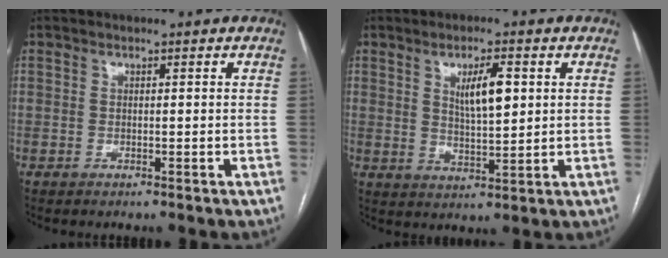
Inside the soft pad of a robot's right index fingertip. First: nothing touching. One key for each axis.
{"total": 6.2, "fx": 2.0, "fy": 1.5, "fz": 5.7, "tx": -0.099, "ty": -0.001, "tz": 0.038}